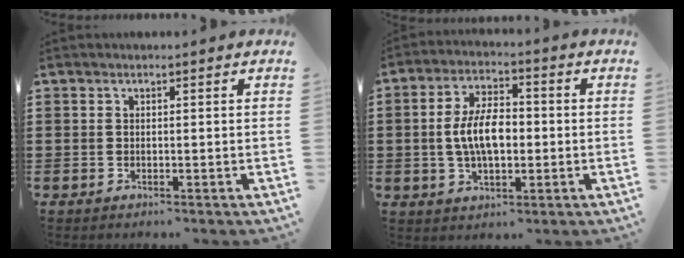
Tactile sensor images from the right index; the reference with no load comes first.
{"total": 7.7, "force": [-0.4, 3.8, 6.6], "torque": [-0.134, 0.002, -0.014]}